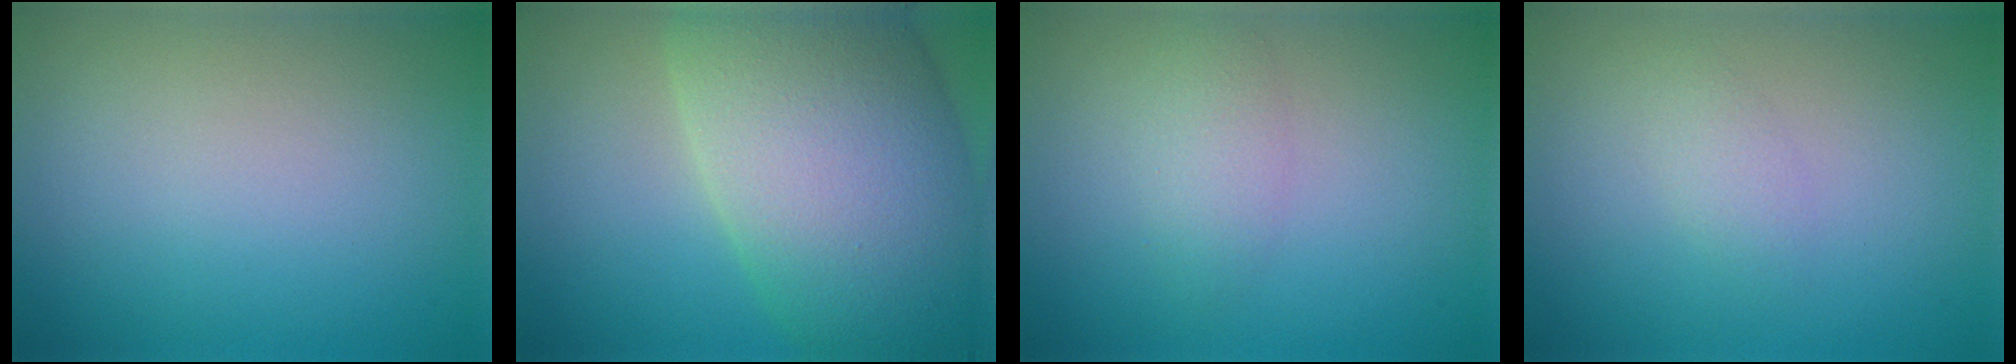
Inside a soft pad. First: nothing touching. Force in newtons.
{"total": 14.4, "press": 14.4, "slide": 0.5}
{"total": 1.9, "press": 1.9, "slide": 0.1}
{"total": 1.2, "press": 1.2, "slide": 0.1}